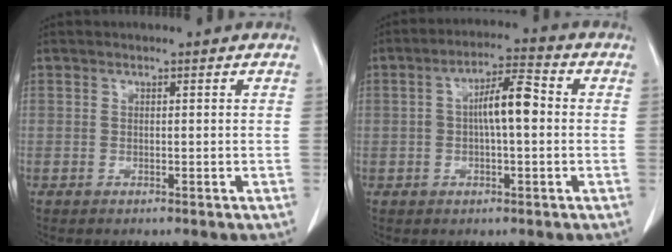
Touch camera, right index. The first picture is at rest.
{"total": 6.9, "force": [0.4, 1.8, 6.7], "torque": [-0.117, 0.023, 0.005]}